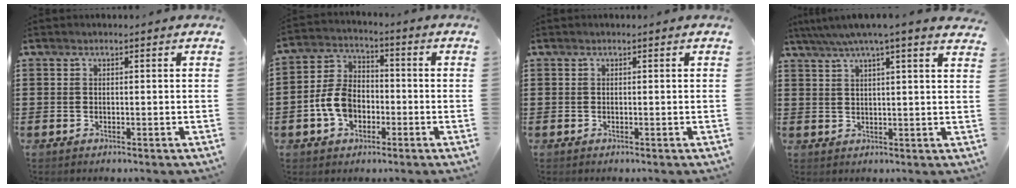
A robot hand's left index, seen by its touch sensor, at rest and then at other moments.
{"total": 7.5, "force": [-2.4, 5.2, 4.7], "torque": [-0.119, 0.009, -0.052]}
{"total": 0.0}
{"total": 4.5, "force": [3.5, 0.0, 2.8], "torque": [-0.065, -0.009, 0.060]}